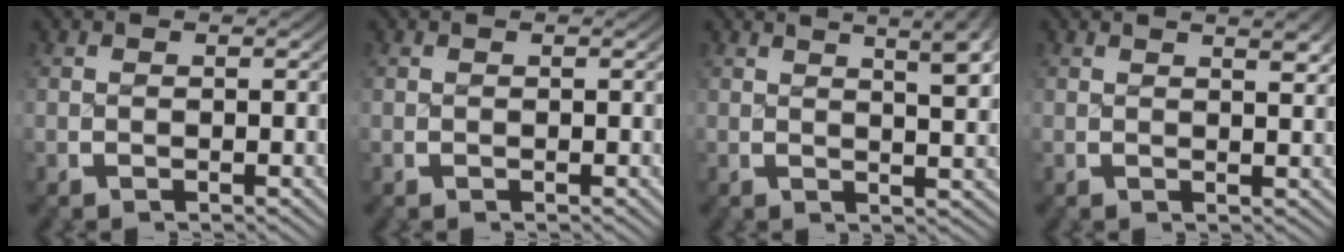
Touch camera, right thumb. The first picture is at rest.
{"total": 0.0}
{"total": 6.2, "force": [2.6, 2.3, 5.1], "torque": [-0.052, 0.004, 0.036]}
{"total": 1.9, "force": [1.2, 0.3, 1.5], "torque": [-0.013, 0.000, 0.020]}